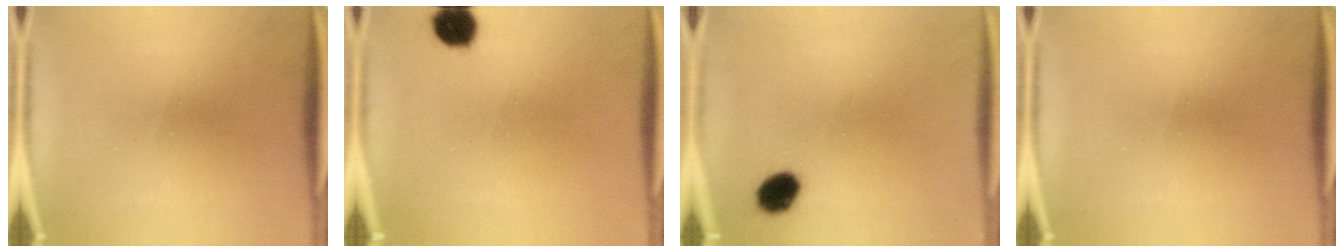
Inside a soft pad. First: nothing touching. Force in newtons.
{"total": 5.2}
{"total": 5.5}
{"total": 0.0}